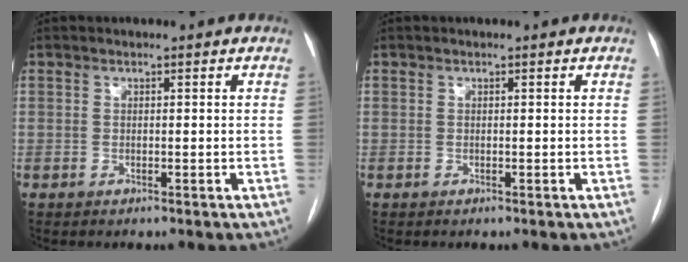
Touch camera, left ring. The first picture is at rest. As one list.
[{"total": 0.0}]